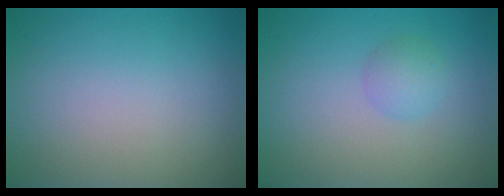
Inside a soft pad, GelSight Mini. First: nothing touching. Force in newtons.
{"total": 1.7, "press": 1.7, "slide": 0.1}